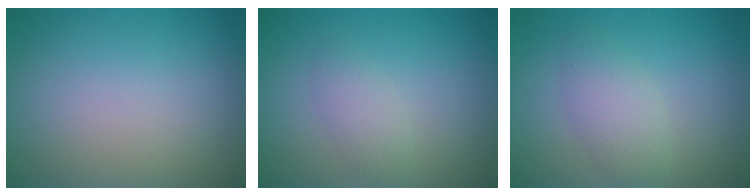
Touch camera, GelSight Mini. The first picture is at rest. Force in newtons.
{"total": 1.7, "press": 1.7, "slide": 0.0}
{"total": 2.7, "press": 2.7, "slide": 0.2}